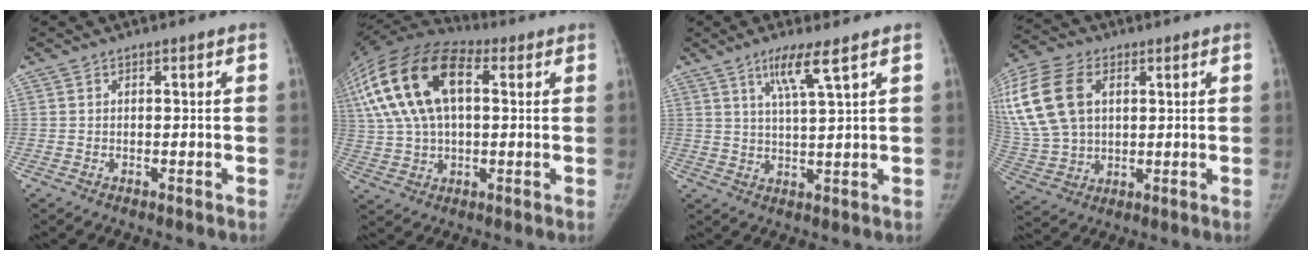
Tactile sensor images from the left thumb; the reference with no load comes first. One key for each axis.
{"total": 22.4, "fx": 5.9, "fy": 12.3, "fz": 17.7, "tx": -0.362, "ty": 0.030, "tz": 0.098}
{"total": 6.6, "fx": 3.8, "fy": 0.1, "fz": 5.4, "tx": -0.108, "ty": -0.024, "tz": 0.076}
{"total": 23.3, "fx": 7.0, "fy": 15.9, "fz": 15.5, "tx": -0.374, "ty": 0.026, "tz": 0.142}